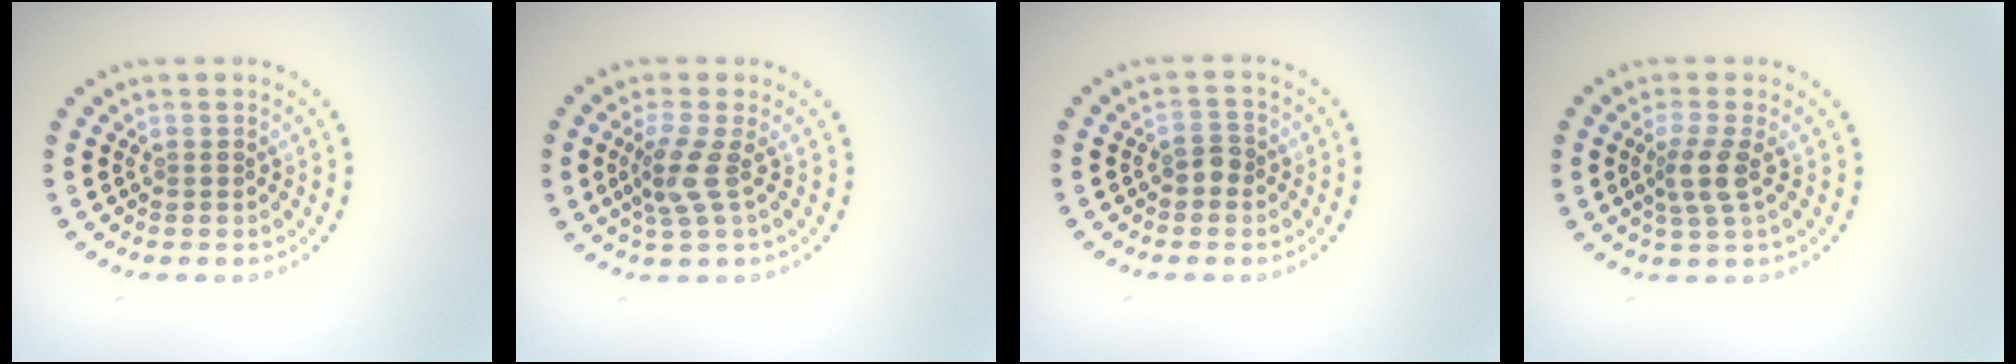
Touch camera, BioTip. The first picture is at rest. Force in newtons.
{"total": 2.7, "press": 2.0, "slide": 1.8}
{"total": 1.5, "press": 1.4, "slide": 0.5}
{"total": 2.5, "press": 2.0, "slide": 1.5}